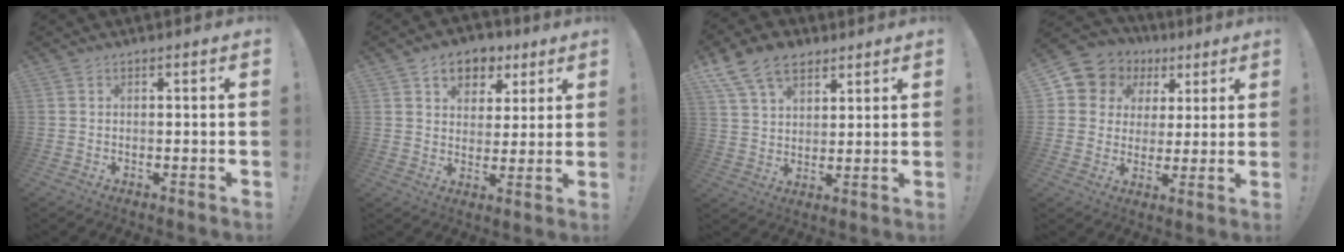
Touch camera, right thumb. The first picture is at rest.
{"total": 8.7, "force": [4.6, 6.6, 3.4], "torque": [-0.046, -0.024, 0.087]}
{"total": 12.8, "force": [7.8, 8.2, 6.1], "torque": [-0.100, -0.035, 0.149]}
{"total": 9.1, "force": [3.5, 8.2, 1.9], "torque": [-0.030, -0.025, 0.074]}